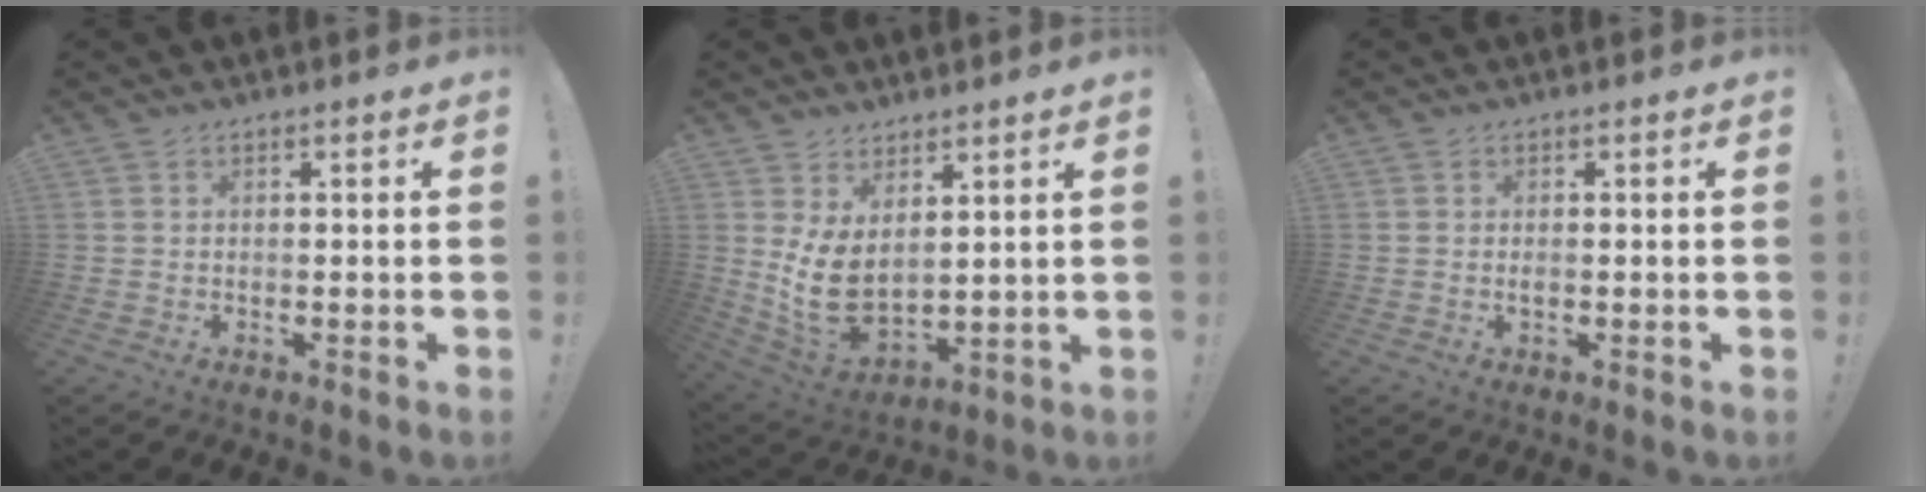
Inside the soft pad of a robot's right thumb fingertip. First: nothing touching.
{"total": 9.8, "force": [2.8, 6.1, 7.2], "torque": [-0.149, -0.035, 0.059]}
{"total": 0.6, "force": [-0.1, 0.2, 0.6], "torque": [-0.012, 0.001, -0.001]}